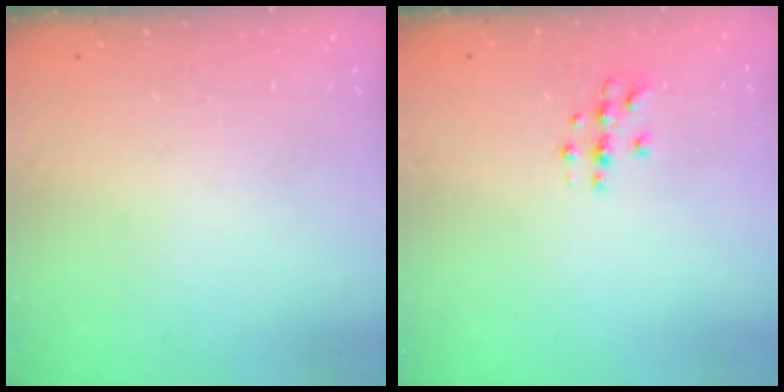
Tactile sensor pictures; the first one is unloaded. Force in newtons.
{"total": 3.6, "press": 3.5, "slide": 0.4}